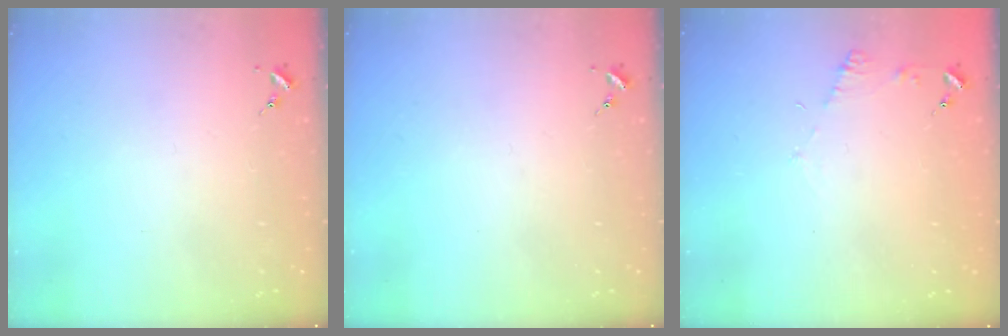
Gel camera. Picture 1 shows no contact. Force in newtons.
{"total": 0.0}
{"total": 5.6, "press": 5.6, "slide": 0.7}